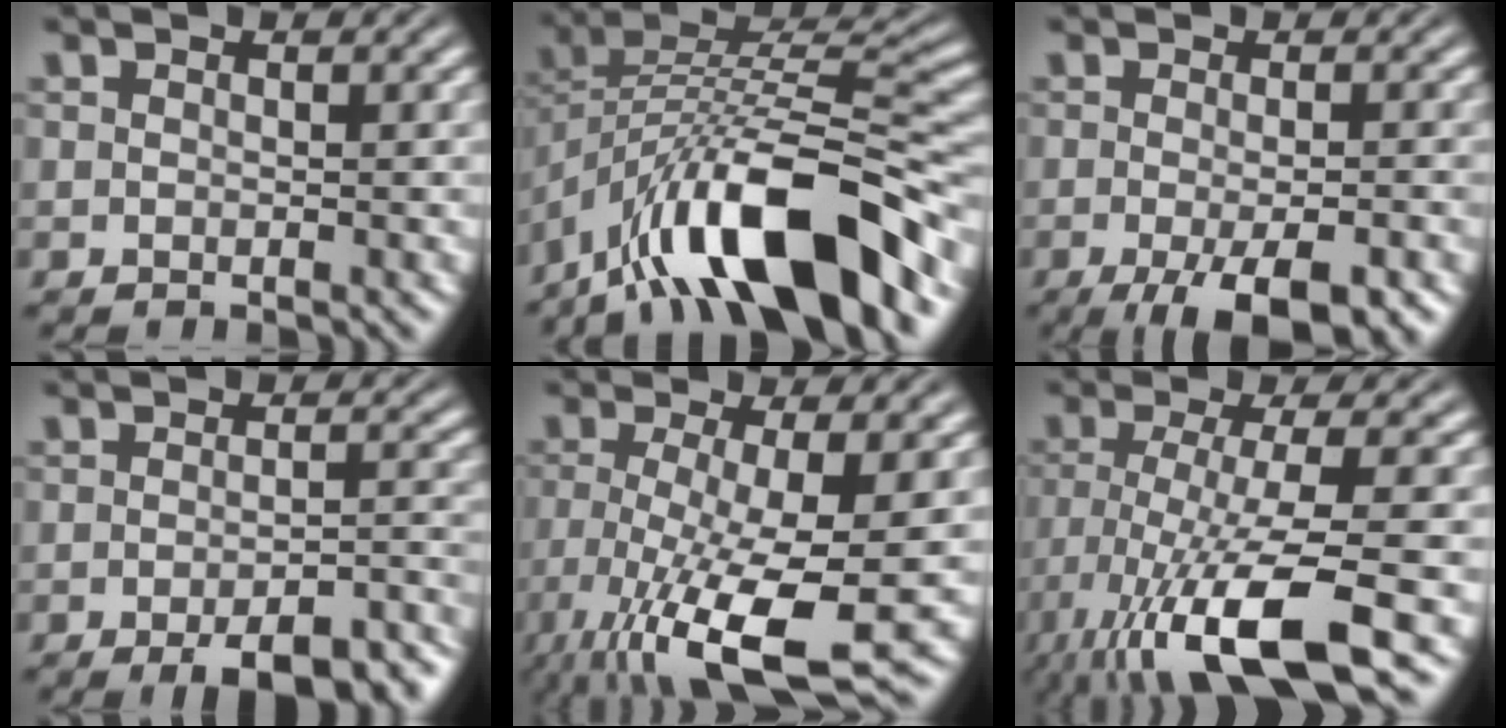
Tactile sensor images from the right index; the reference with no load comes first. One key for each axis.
{"total": 11.6, "fx": -4.2, "fy": 5.2, "fz": 9.4, "tx": -0.164, "ty": -0.028, "tz": -0.054}
{"total": 7.2, "fx": -4.8, "fy": 2.2, "fz": 5.0, "tx": -0.090, "ty": -0.038, "tz": -0.049}
{"total": 7.0, "fx": -5.6, "fy": 1.8, "fz": 3.8, "tx": -0.038, "ty": -0.012, "tz": -0.082}
{"total": 9.5, "fx": -4.3, "fy": 2.8, "fz": 7.9, "tx": -0.160, "ty": -0.060, "tz": -0.037}
{"total": 9.8, "fx": -3.9, "fy": 3.2, "fz": 8.4, "tx": -0.167, "ty": -0.048, "tz": -0.034}